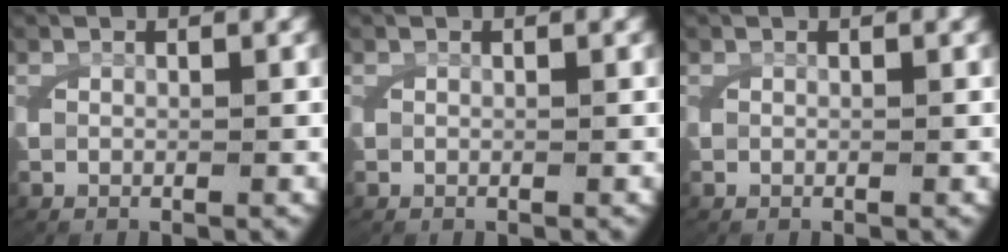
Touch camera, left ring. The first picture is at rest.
{"total": 0.0}
{"total": 0.0}